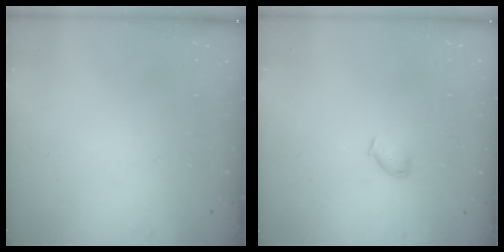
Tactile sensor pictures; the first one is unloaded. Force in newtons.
{"total": 3.9, "press": 3.9, "slide": 0.8}